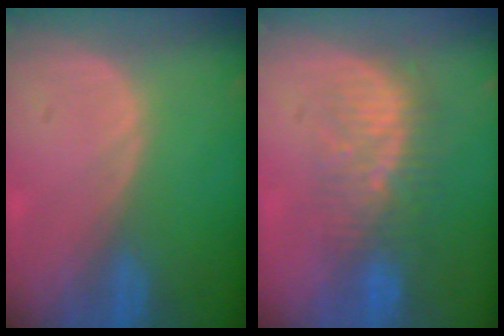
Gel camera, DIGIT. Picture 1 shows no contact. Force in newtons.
{"total": 8.1, "press": 7.7, "slide": 2.7}